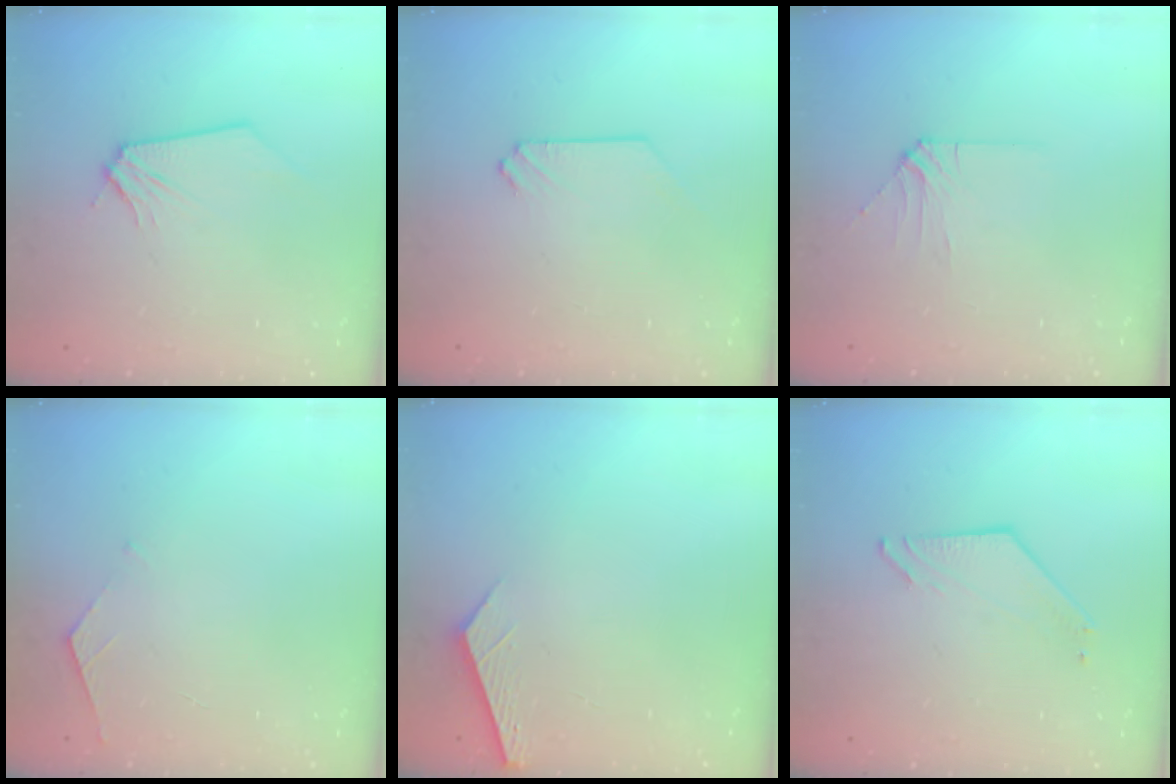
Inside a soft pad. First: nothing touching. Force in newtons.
{"total": 0.0}
{"total": 3.8, "press": 3.7, "slide": 0.7}
{"total": 3.7, "press": 3.6, "slide": 0.4}
{"total": 2.7, "press": 2.7, "slide": 0.3}
{"total": 3.5, "press": 3.5, "slide": 0.0}